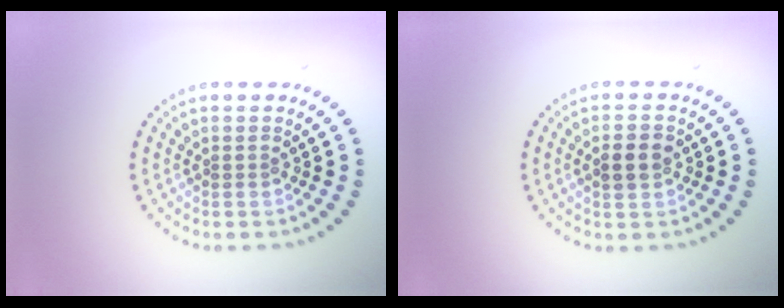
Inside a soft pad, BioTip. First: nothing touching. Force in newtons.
{"total": 2.3, "press": 2.2, "slide": 0.2}